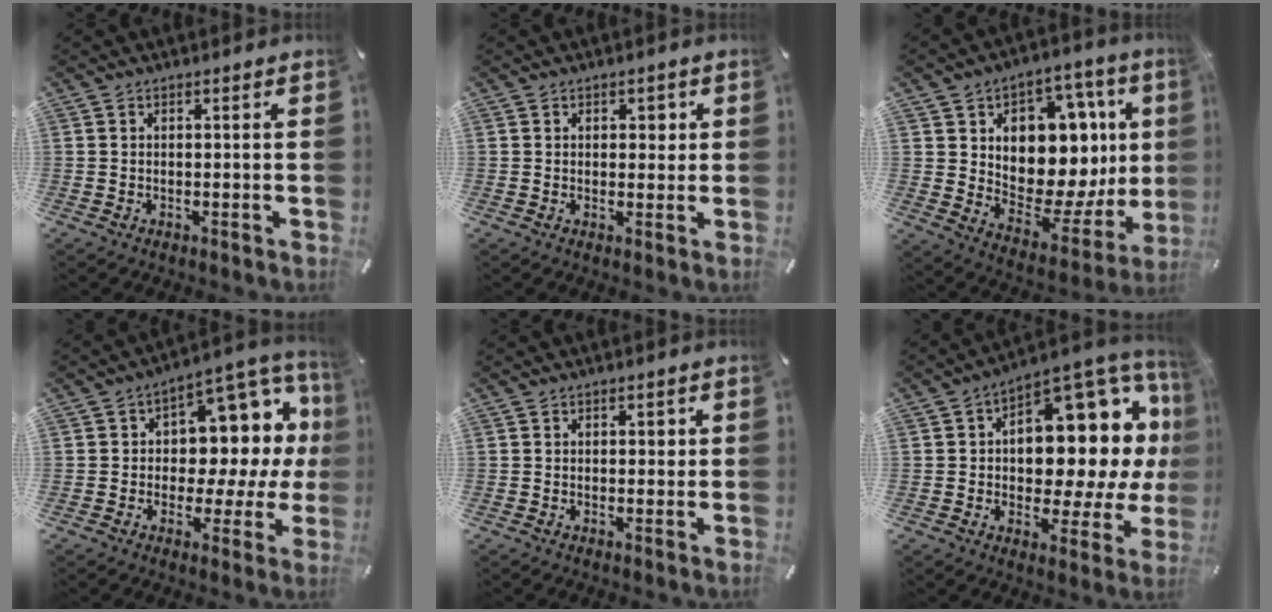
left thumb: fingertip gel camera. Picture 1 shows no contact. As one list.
[{"total": 2.1, "force": [0.6, 1.6, 1.2], "torque": [-0.002, -0.003, 0.003]}, {"total": 15.5, "force": [4.5, 10.7, 10.2], "torque": [-0.120, -0.067, 0.074]}, {"total": 12.6, "force": [3.5, 8.8, 8.4], "torque": [-0.096, -0.051, 0.061]}, {"total": 1.3, "force": [0.3, 1.0, 0.9], "torque": [0.000, 0.000, 0.001]}, {"total": 17.6, "force": [5.8, 10.5, 12.8], "torque": [-0.137, -0.080, 0.096]}]